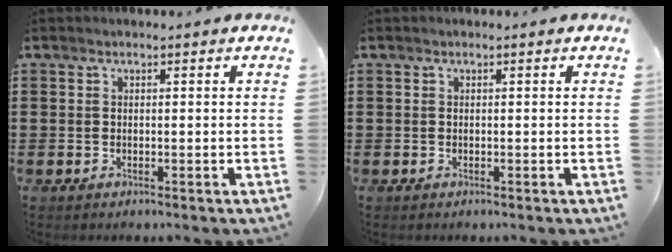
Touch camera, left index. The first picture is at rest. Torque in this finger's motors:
{"motor_torque": [-0.02, -0.02, 0.00, 0.00]}